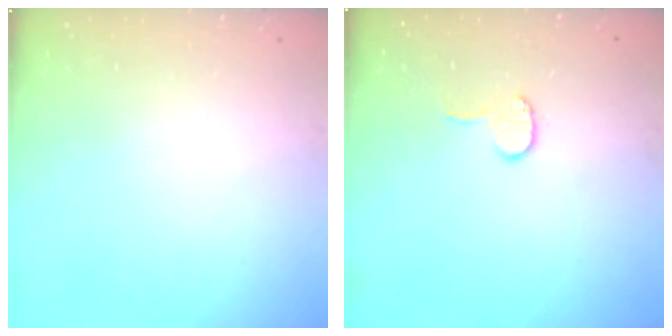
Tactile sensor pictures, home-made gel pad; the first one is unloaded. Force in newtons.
{"total": 6.4, "press": 6.4, "slide": 0.6}